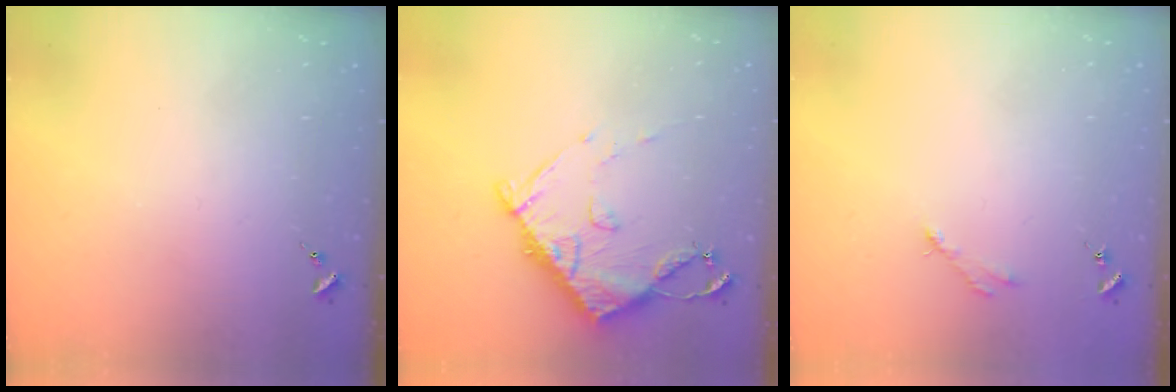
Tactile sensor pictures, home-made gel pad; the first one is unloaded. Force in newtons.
{"total": 10.7, "press": 10.7, "slide": 1.3}
{"total": 2.5, "press": 2.5, "slide": 0.3}